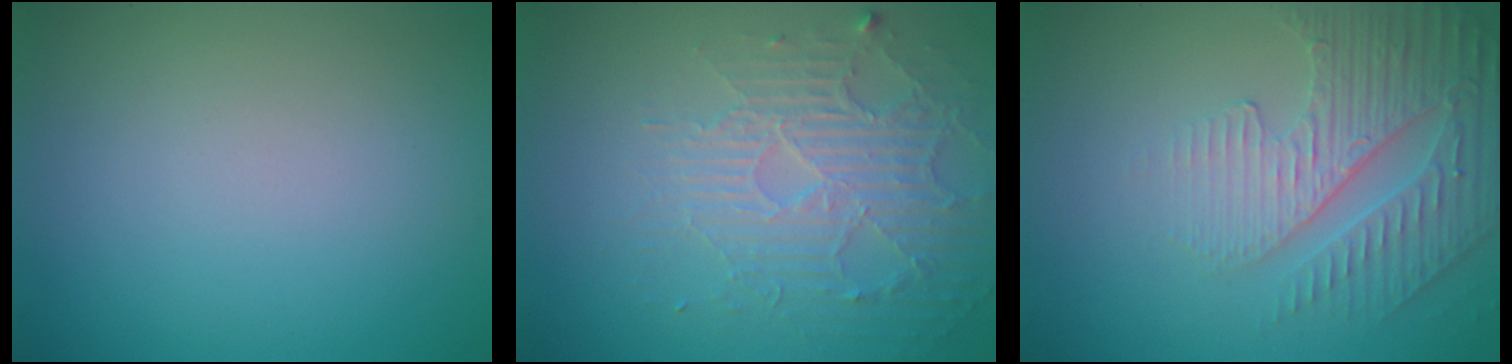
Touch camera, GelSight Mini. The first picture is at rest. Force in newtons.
{"total": 4.3, "press": 3.4, "slide": 2.6}
{"total": 4.8, "press": 3.6, "slide": 3.1}